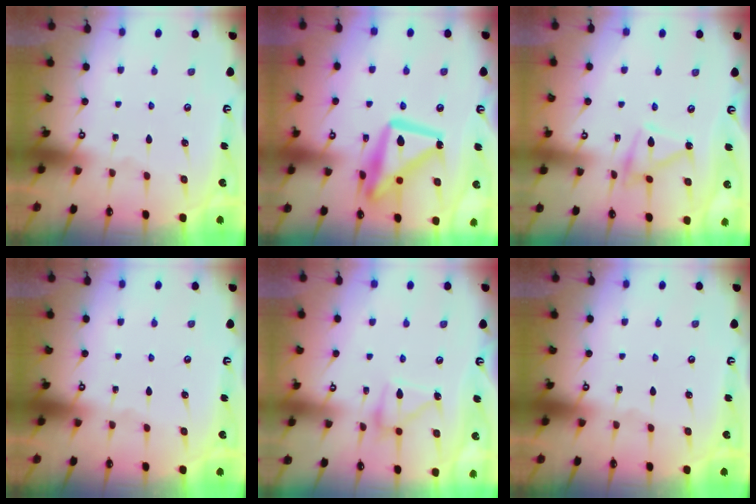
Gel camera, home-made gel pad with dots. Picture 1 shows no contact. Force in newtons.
{"total": 18.2, "press": 18.1, "slide": 1.6}
{"total": 10.5, "press": 10.5, "slide": 0.3}
{"total": 0.0}
{"total": 11.3, "press": 11.2, "slide": 0.9}
{"total": 0.0}